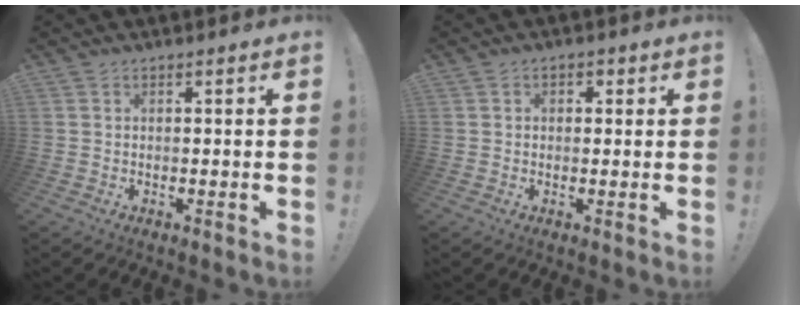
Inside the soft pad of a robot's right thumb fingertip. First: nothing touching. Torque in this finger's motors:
{"motor_torque": [0.07, -0.20, -0.08, 0.37, 0.06]}